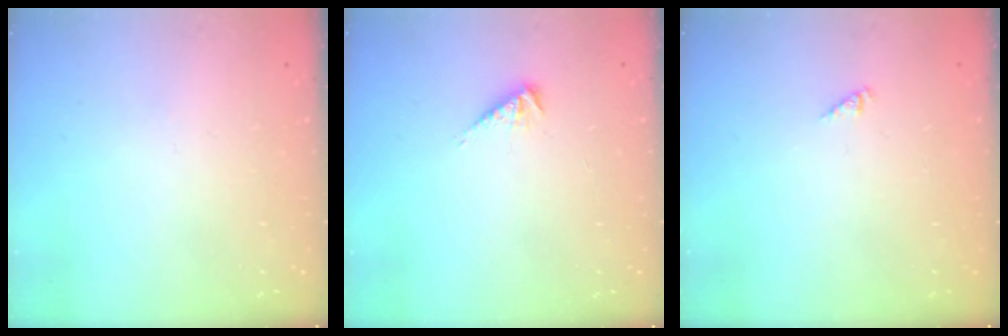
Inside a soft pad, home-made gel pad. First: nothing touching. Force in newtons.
{"total": 3.0, "press": 3.0, "slide": 0.6}
{"total": 0.0}